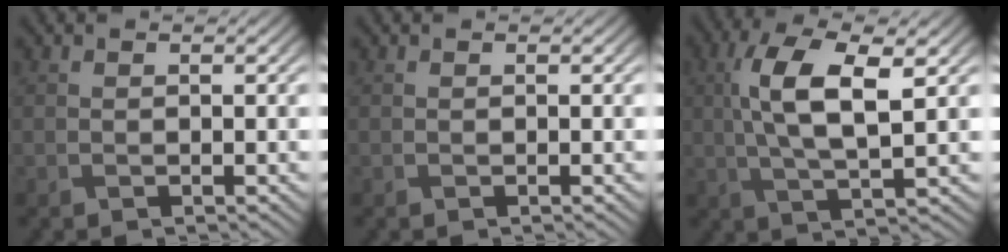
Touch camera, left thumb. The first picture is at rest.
{"total": 0.0}
{"total": 9.2, "force": [1.7, 3.4, 8.4], "torque": [-0.174, 0.008, 0.027]}